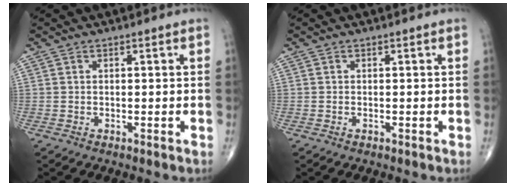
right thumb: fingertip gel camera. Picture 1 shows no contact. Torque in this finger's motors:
{"motor_torque": [-0.38, -0.03, -0.02, 0.58, -0.03]}